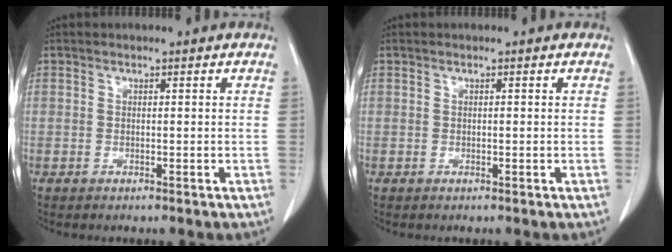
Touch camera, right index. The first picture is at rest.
{"total": 0.0}